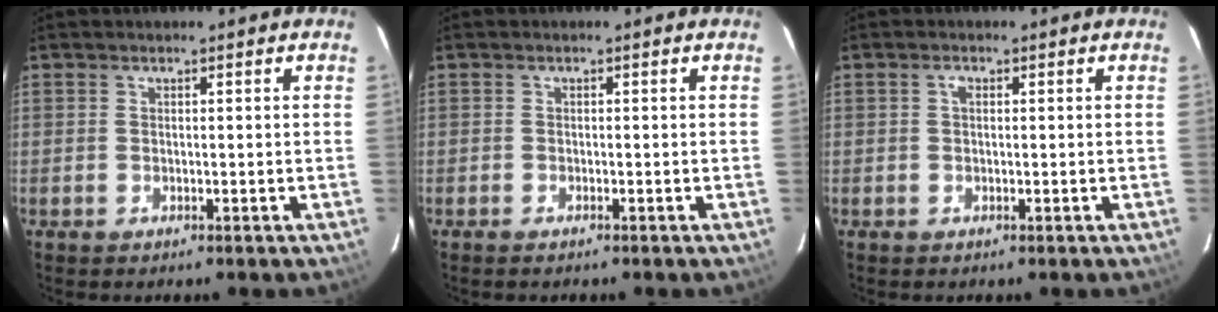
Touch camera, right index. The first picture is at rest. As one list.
[{"total": 0.7, "force": [-0.7, 0.2, 0.3], "torque": [-0.007, -0.002, -0.014]}, {"total": 1.0, "force": [0.2, 0.6, 0.7], "torque": [-0.014, 0.005, 0.001]}]